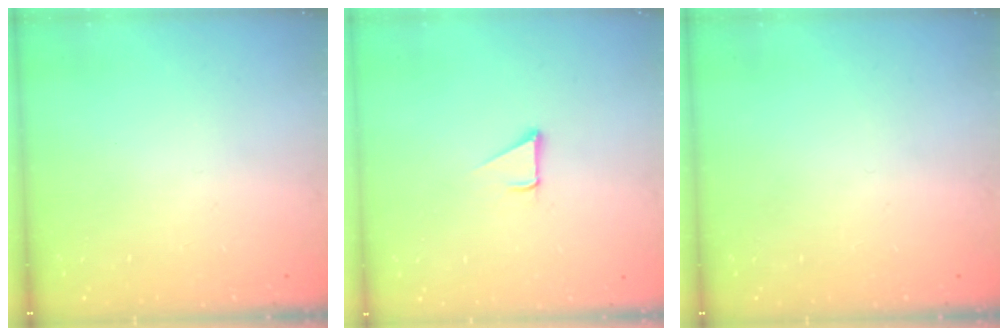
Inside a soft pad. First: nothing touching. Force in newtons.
{"total": 1.9, "press": 1.9, "slide": 0.1}
{"total": 0.0}